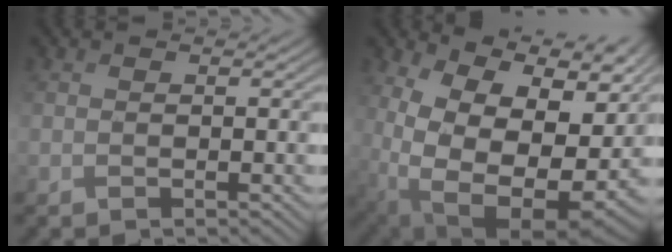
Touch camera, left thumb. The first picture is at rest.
{"total": 18.1, "force": [-0.3, 11.6, 13.9], "torque": [-0.221, -0.027, 0.040]}